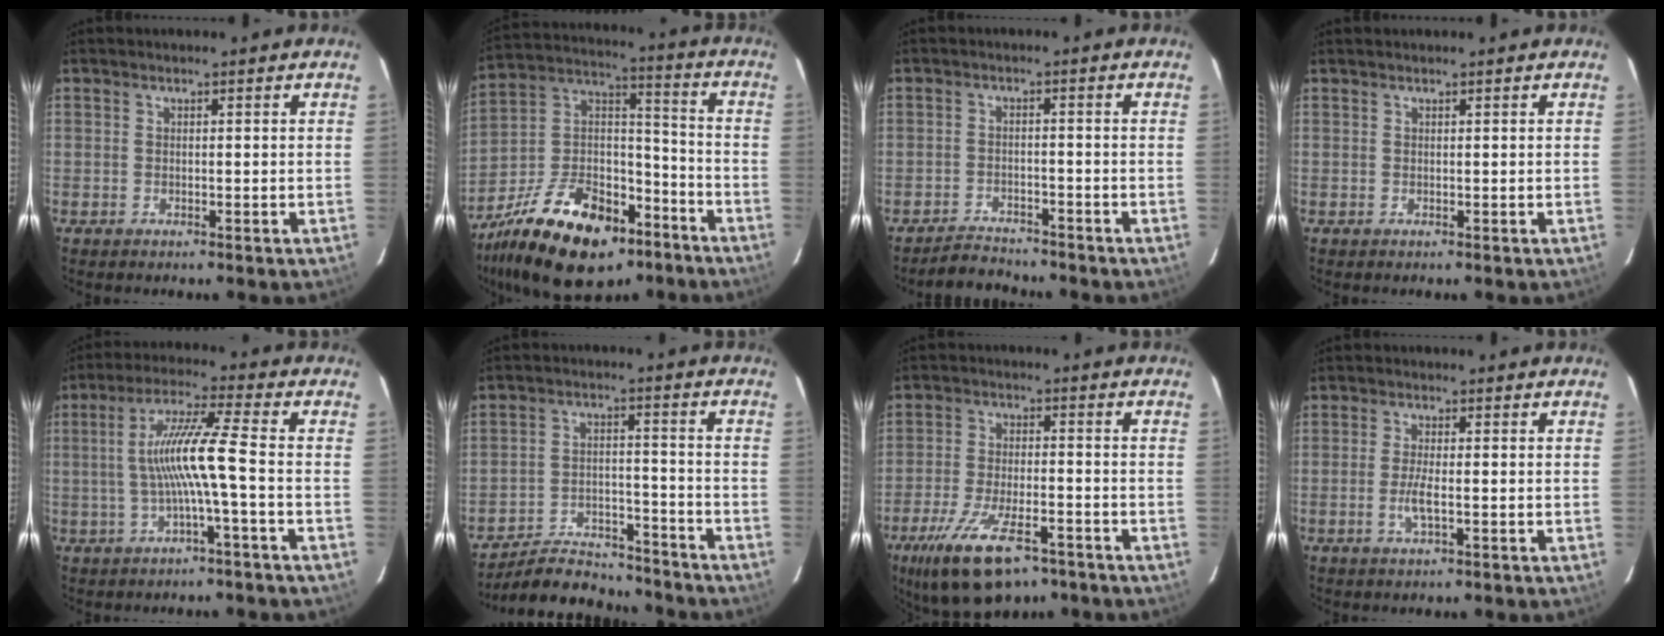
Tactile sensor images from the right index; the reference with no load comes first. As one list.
[{"total": 24.1, "force": [-15.2, 12.3, 14.1], "torque": [-0.277, 0.018, -0.239]}, {"total": 4.2, "force": [-4.1, 0.7, -0.3], "torque": [-0.011, 0.001, -0.064]}, {"total": 1.1, "force": [0.6, -0.7, -0.6], "torque": [0.008, -0.001, 0.013]}, {"total": 8.8, "force": [-1.4, -1.7, 8.5], "torque": [-0.164, 0.003, -0.018]}, {"total": 13.5, "force": [-12.8, 3.5, 2.6], "torque": [-0.070, 0.013, -0.184]}, {"total": 14.7, "force": [-9.8, 5.4, 9.5], "torque": [-0.201, -0.036, -0.163]}, {"total": 3.2, "force": [-0.9, 0.3, 3.1], "torque": [-0.063, -0.005, -0.018]}]